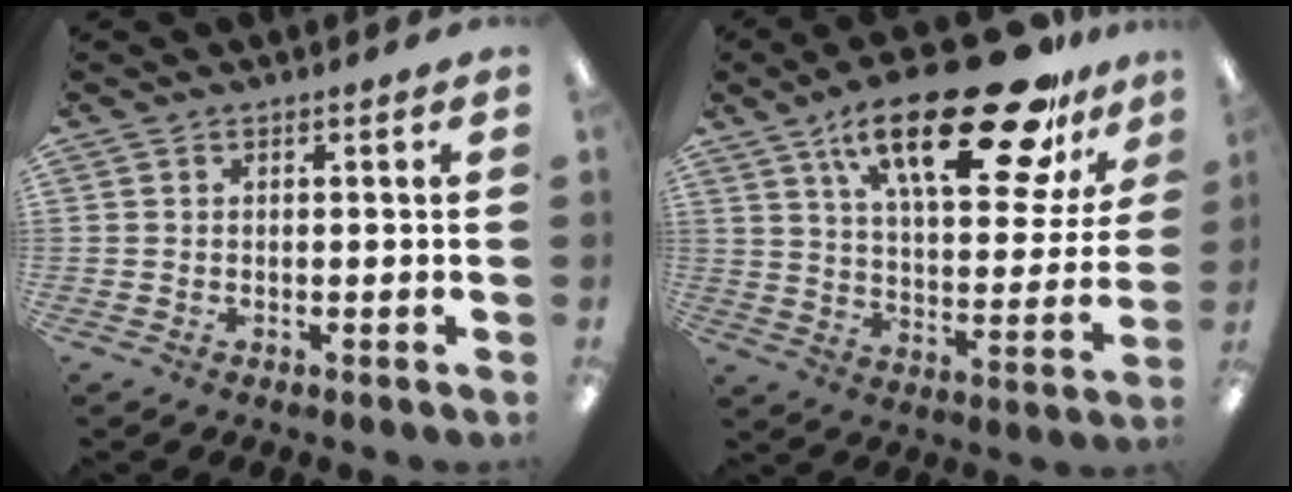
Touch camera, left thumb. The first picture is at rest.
{"total": 27.4, "force": [16.9, 9.8, 19.1], "torque": [-0.286, -0.094, 0.271]}